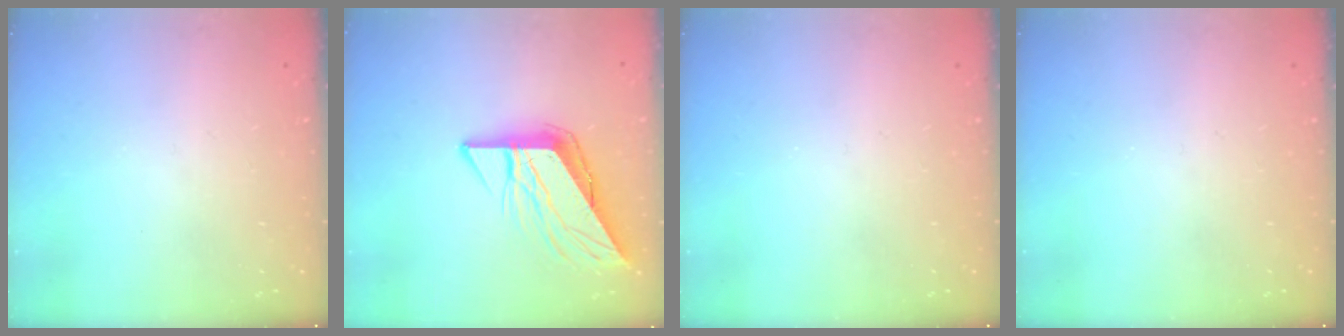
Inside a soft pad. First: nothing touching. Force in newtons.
{"total": 10.6, "press": 10.5, "slide": 1.3}
{"total": 0.0}
{"total": 0.0}